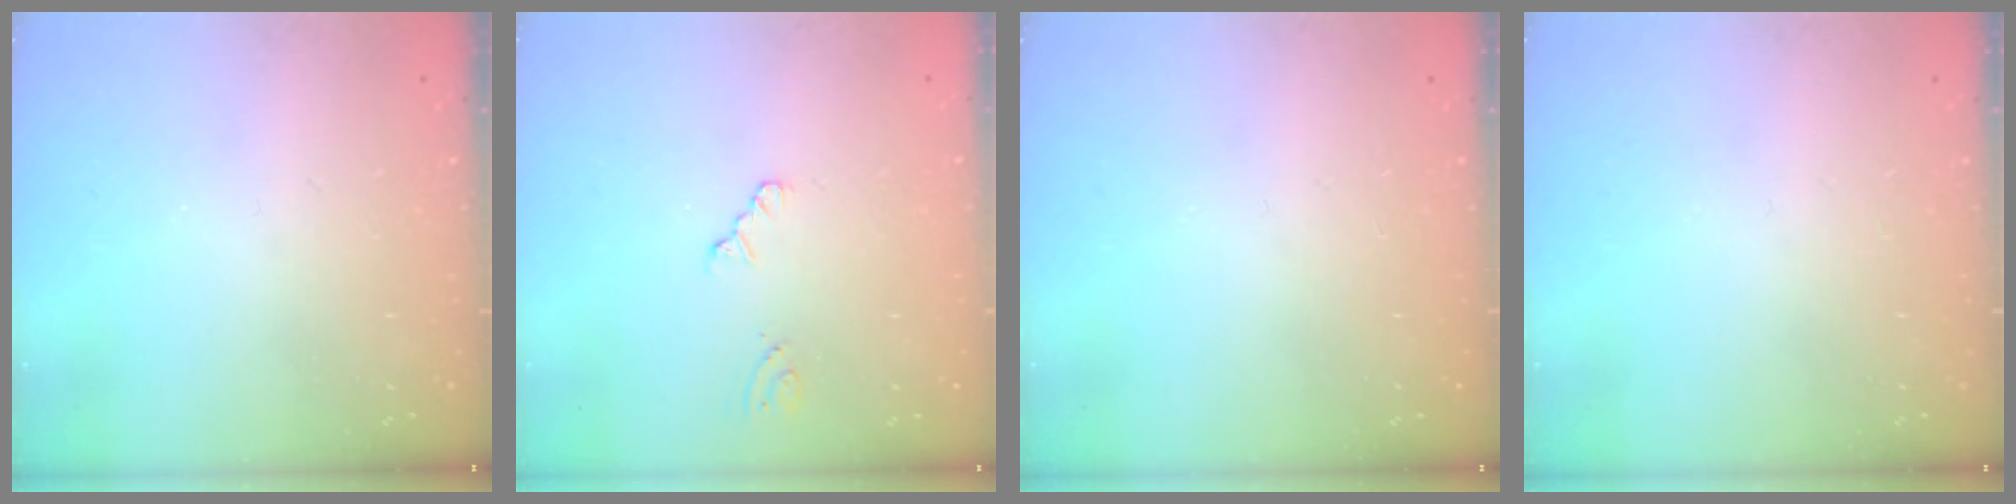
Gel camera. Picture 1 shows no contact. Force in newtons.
{"total": 0.7, "press": 0.7, "slide": 0.2}
{"total": 0.0}
{"total": 0.0}